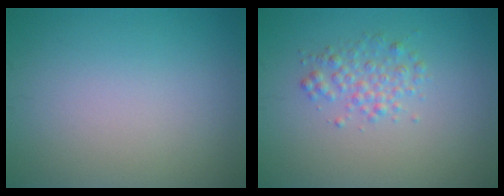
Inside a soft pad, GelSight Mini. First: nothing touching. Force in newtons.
{"total": 2.0, "press": 2.0, "slide": 0.0}